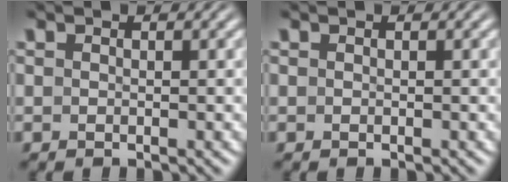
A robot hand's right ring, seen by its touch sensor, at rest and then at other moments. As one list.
[{"total": 0.0}]